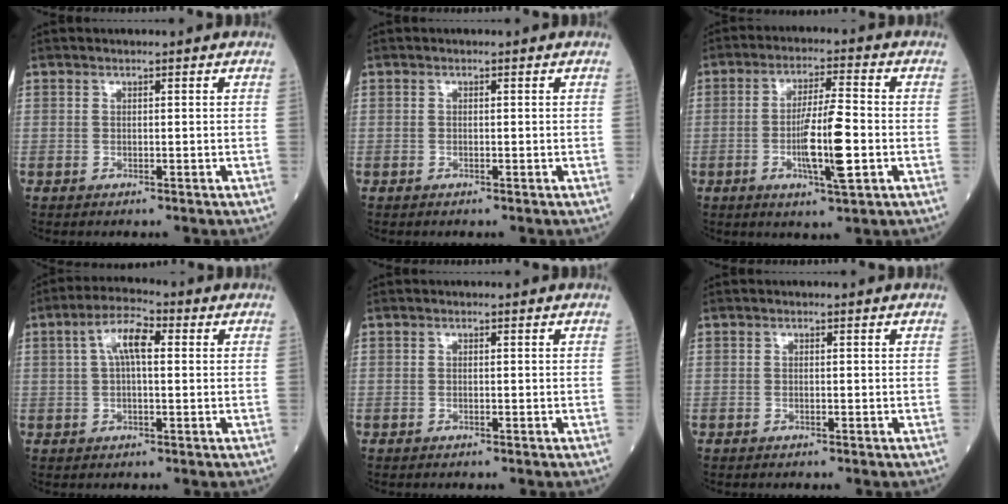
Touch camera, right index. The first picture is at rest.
{"total": 0.0}
{"total": 9.6, "force": [-2.1, 1.0, 9.3], "torque": [-0.168, -0.005, -0.036]}
{"total": 6.8, "force": [1.7, 2.4, 6.2], "torque": [-0.126, 0.022, 0.029]}
{"total": 0.0}
{"total": 0.0}